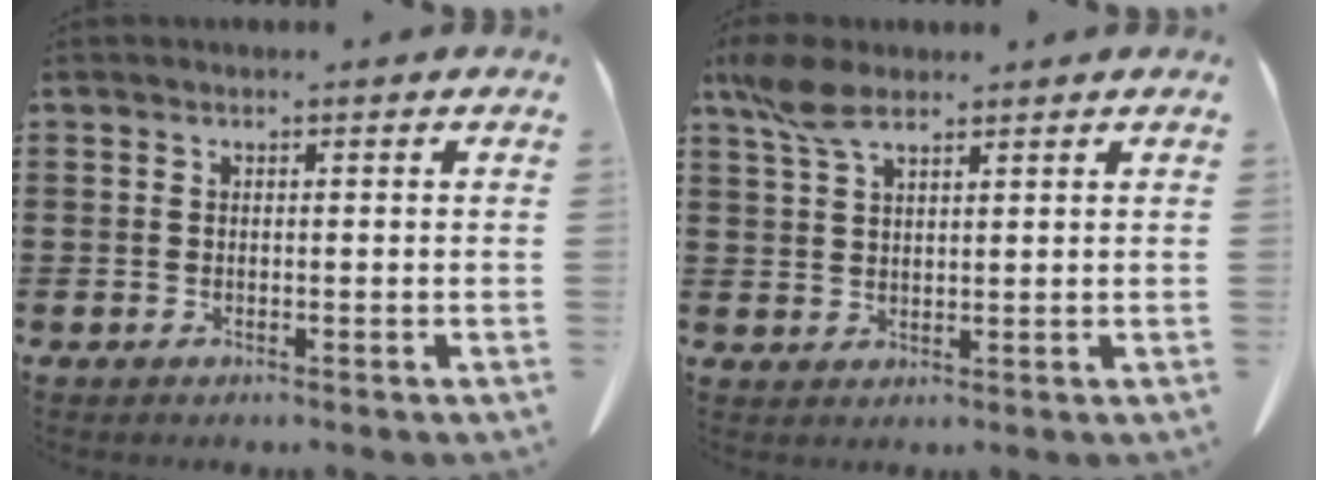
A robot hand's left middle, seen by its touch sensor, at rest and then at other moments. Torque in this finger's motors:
{"motor_torque": [1.19, 0.95, 0.12, 0.09]}